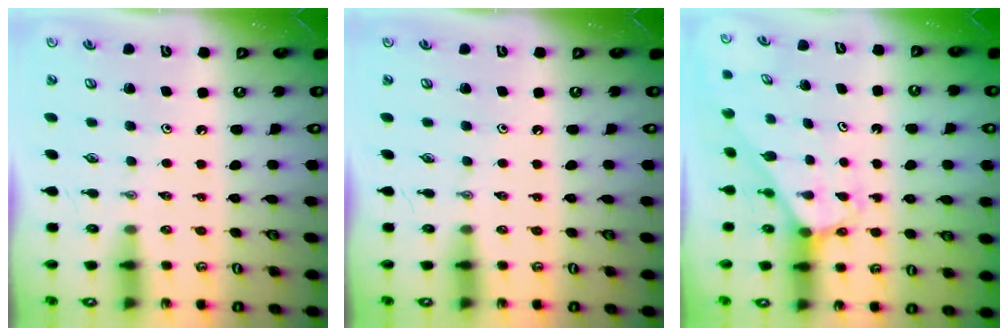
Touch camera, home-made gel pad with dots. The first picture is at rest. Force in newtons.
{"total": 0.0}
{"total": 2.2, "press": 2.2, "slide": 0.1}